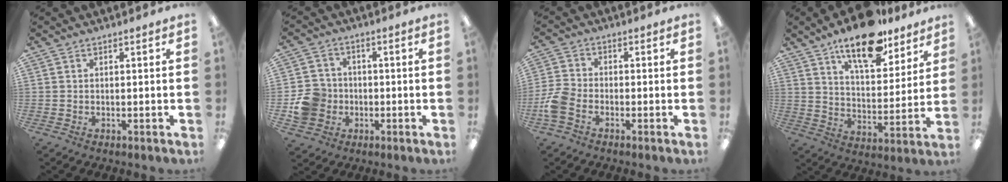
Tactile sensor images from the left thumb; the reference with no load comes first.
{"total": 9.1, "force": [-2.0, 8.4, 2.8], "torque": [-0.058, 0.025, -0.031]}
{"total": 6.1, "force": [-2.6, 3.9, 4.0], "torque": [-0.086, 0.011, -0.047]}
{"total": 16.3, "force": [12.3, 6.0, 8.7], "torque": [-0.131, -0.071, 0.210]}